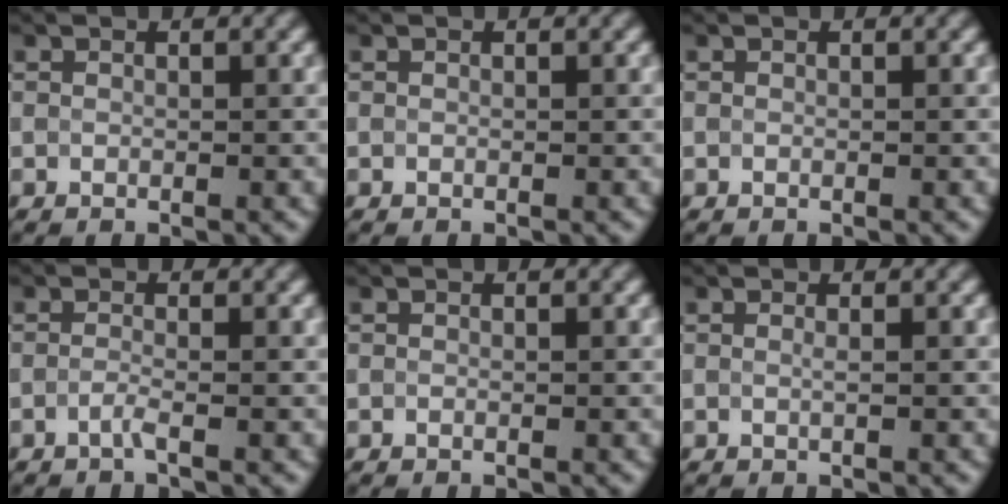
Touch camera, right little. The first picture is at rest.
{"total": 0.0}
{"total": 0.0}
{"total": 0.9, "force": [-0.9, -0.1, 0.1], "torque": [-0.004, 0.000, -0.023]}
{"total": 0.0}
{"total": 0.0}